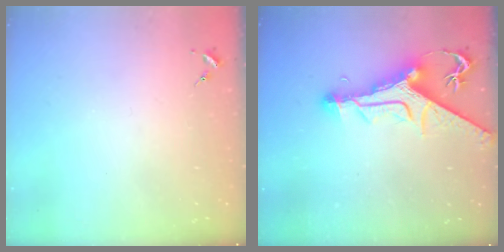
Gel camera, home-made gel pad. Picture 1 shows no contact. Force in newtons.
{"total": 13.9, "press": 13.8, "slide": 1.9}